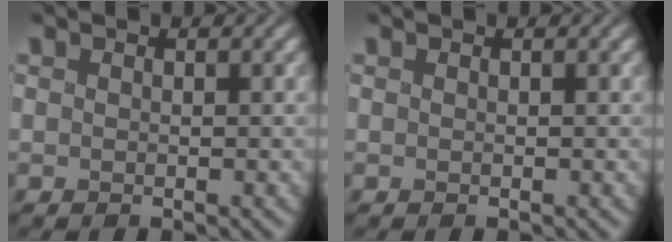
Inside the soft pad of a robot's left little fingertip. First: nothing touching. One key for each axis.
{"total": 0.0}